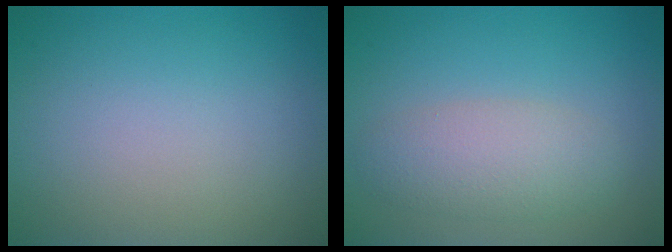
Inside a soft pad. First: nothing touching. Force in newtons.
{"total": 3.6, "press": 3.6, "slide": 0.1}